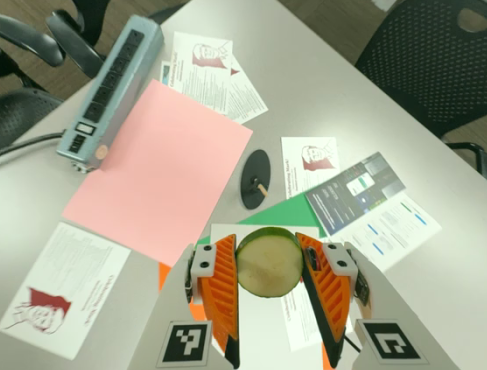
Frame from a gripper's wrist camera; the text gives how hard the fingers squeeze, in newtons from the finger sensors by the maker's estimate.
{"total": 11.7, "left": 11.8, "right": 11.7}